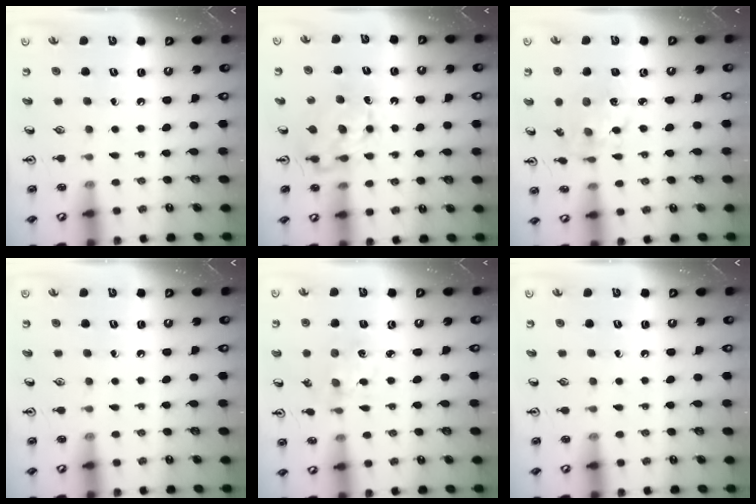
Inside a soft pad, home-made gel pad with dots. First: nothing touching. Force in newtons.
{"total": 7.2, "press": 7.2, "slide": 0.6}
{"total": 6.8, "press": 6.7, "slide": 1.4}
{"total": 0.0}
{"total": 2.0, "press": 1.9, "slide": 0.4}
{"total": 0.0}